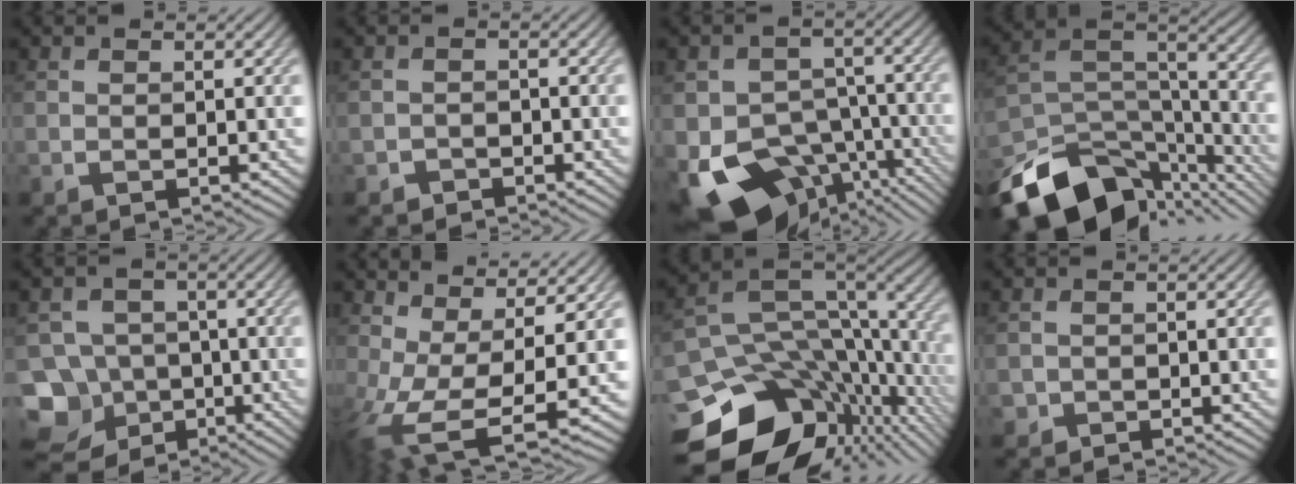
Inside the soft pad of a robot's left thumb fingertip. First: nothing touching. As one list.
[{"total": 1.5, "force": [-1.2, 0.9, 0.1], "torque": [0.004, 0.004, -0.025]}, {"total": 17.1, "force": [-9.8, 11.2, 8.4], "torque": [-0.154, -0.048, -0.116]}, {"total": 17.1, "force": [-12.3, 7.6, 9.2], "torque": [-0.217, -0.035, -0.191]}, {"total": 12.2, "force": [-6.3, 9.9, 3.2], "torque": [-0.104, -0.022, -0.121]}, {"total": 10.8, "force": [-1.0, 3.9, 10.1], "torque": [-0.223, -0.014, -0.008]}, {"total": 17.3, "force": [-6.0, 12.2, 10.7], "torque": [-0.217, -0.038, -0.063]}, {"total": 1.2, "force": [-0.9, 0.9, 0.0], "torque": [0.008, -0.001, -0.020]}]